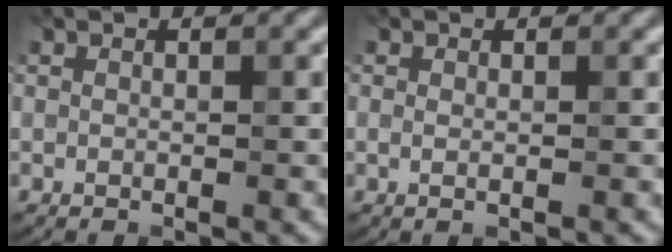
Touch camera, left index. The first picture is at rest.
{"total": 0.6, "force": [0.0, 0.1, 0.6], "torque": [-0.011, -0.002, 0.000]}